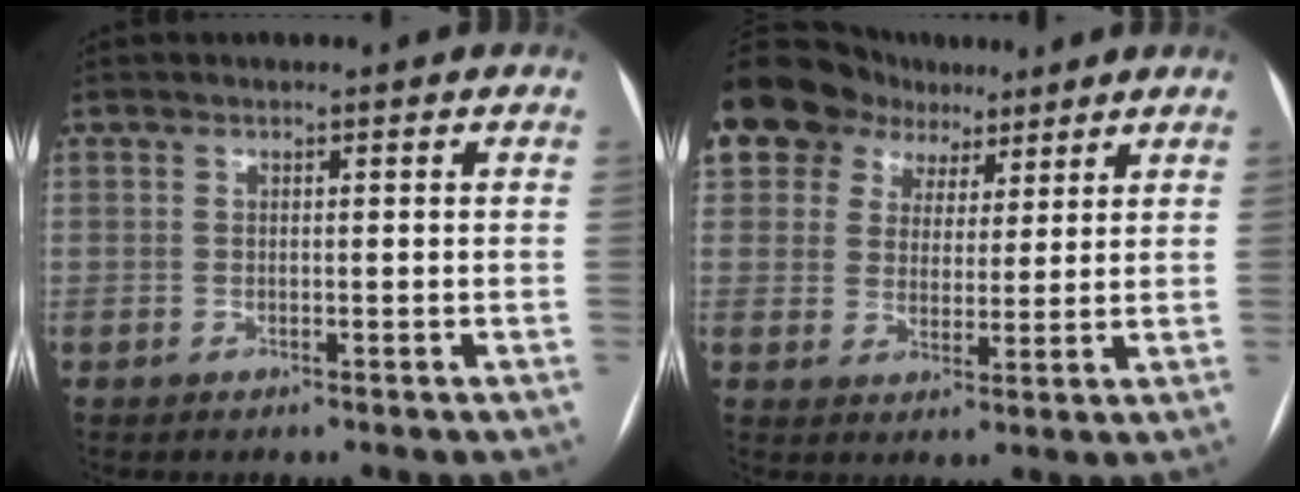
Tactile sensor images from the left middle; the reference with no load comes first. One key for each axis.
{"total": 15.9, "fx": 9.9, "fy": 11.3, "fz": 5.0, "tx": -0.165, "ty": 0.057, "tz": 0.185}